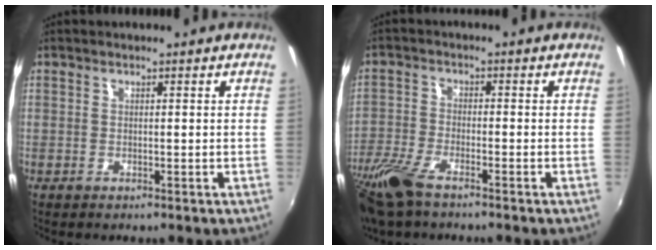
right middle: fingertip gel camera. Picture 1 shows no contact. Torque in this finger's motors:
{"motor_torque": [1.12, -1.02, 0.57, 0.19]}